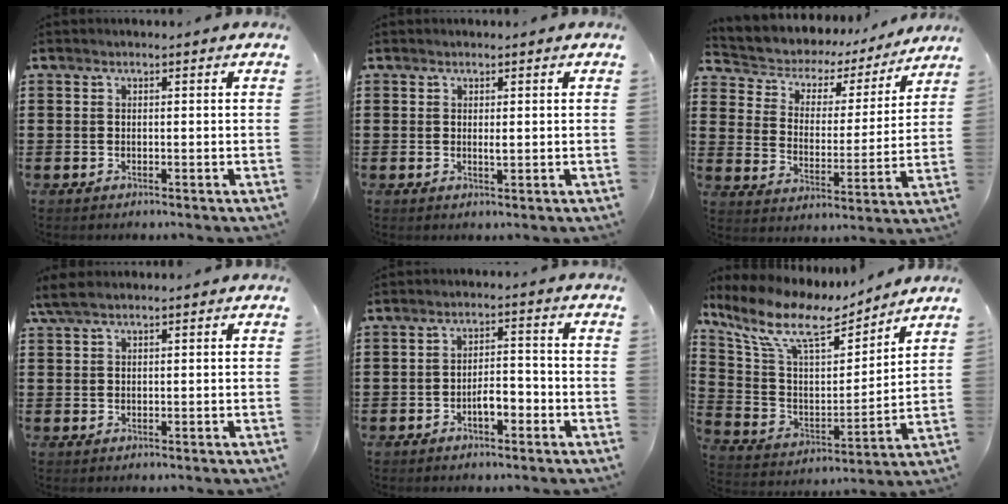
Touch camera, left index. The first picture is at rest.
{"total": 1.2, "force": [0.2, 0.3, 1.2], "torque": [-0.023, 0.000, 0.002]}
{"total": 4.6, "force": [3.9, 2.2, 0.9], "torque": [-0.046, -0.029, 0.060]}
{"total": 2.6, "force": [1.6, 0.7, 1.9], "torque": [-0.048, 0.000, 0.027]}
{"total": 3.8, "force": [-1.9, 1.5, 2.9], "torque": [-0.053, 0.006, -0.037]}
{"total": 11.1, "force": [8.0, 4.0, 6.5], "torque": [-0.160, -0.040, 0.137]}